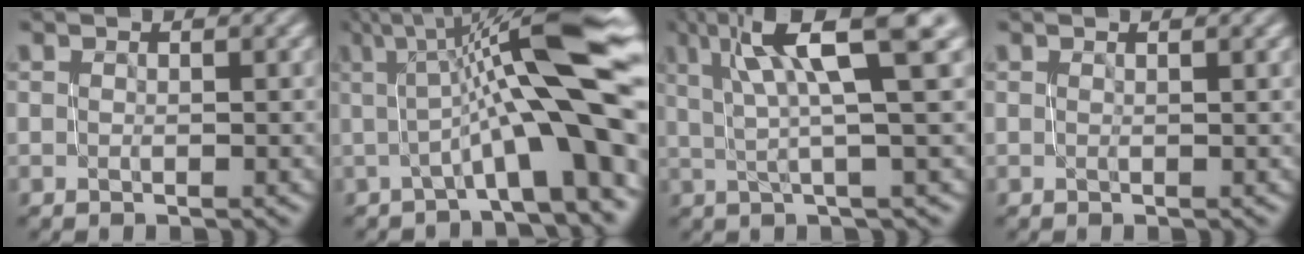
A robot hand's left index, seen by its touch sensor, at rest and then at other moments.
{"total": 12.0, "force": [1.1, 2.3, 11.8], "torque": [-0.167, 0.029, 0.023]}
{"total": 9.2, "force": [3.7, 1.8, 8.2], "torque": [-0.117, 0.021, 0.062]}
{"total": 0.6, "force": [0.3, 0.1, 0.4], "torque": [-0.004, 0.003, 0.003]}